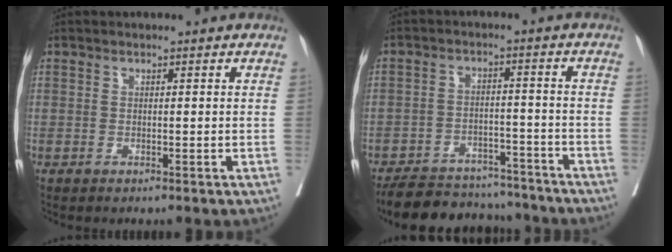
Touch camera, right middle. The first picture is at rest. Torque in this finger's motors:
{"motor_torque": [0.79, -1.15, -0.01, -0.01]}